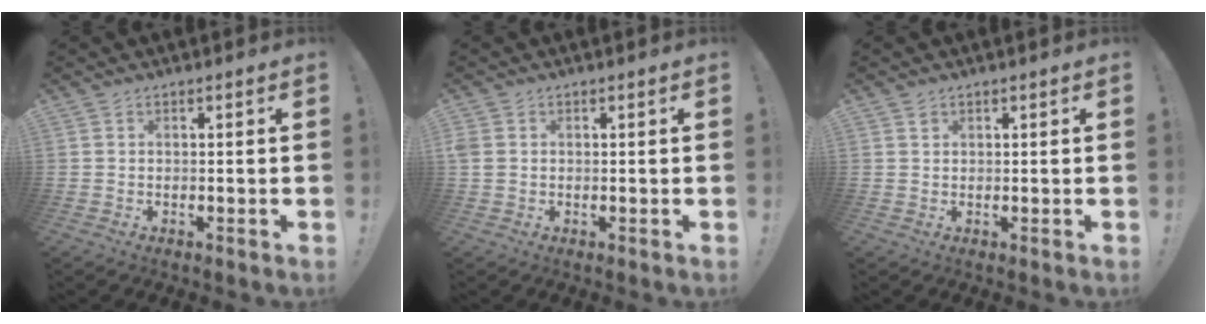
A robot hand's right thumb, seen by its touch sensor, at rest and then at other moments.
{"total": 2.6, "force": [0.4, 2.0, 1.6], "torque": [-0.028, 0.006, 0.012]}
{"total": 1.0, "force": [0.7, 0.7, 0.3], "torque": [0.009, -0.005, 0.010]}